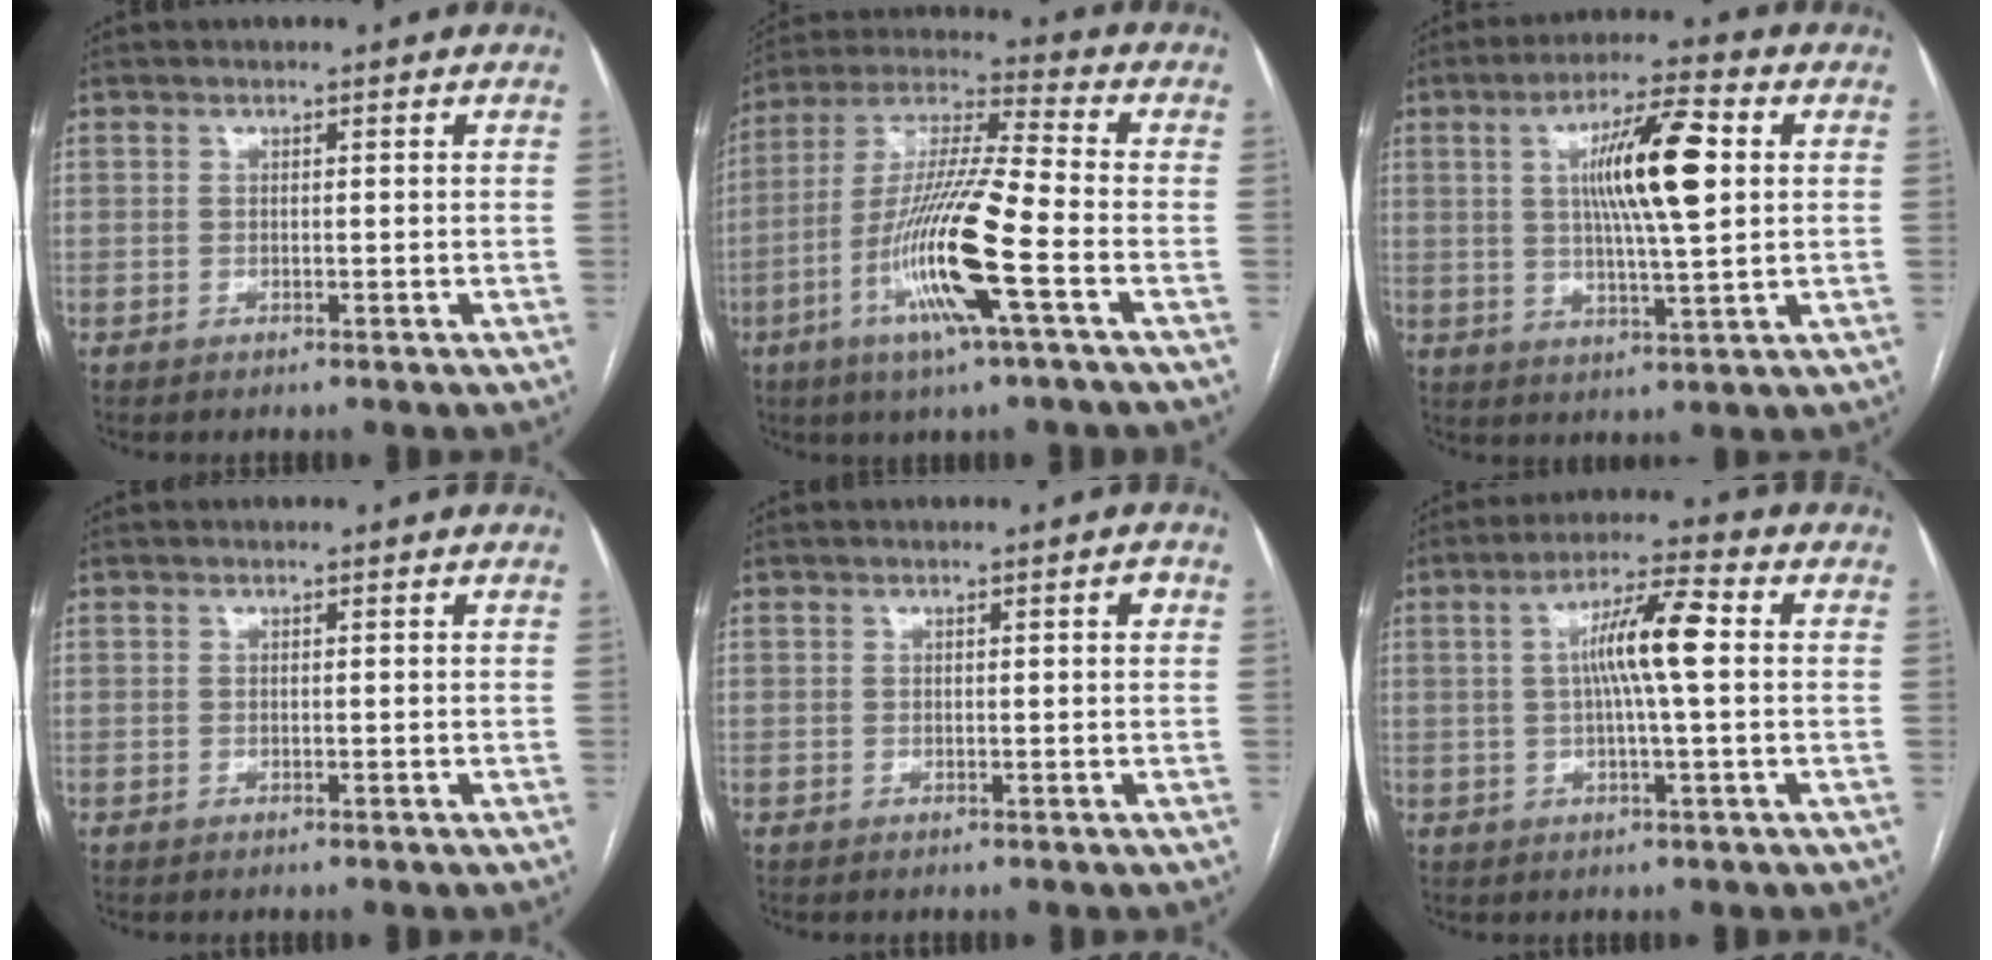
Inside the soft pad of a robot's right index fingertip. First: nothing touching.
{"total": 16.1, "force": [-5.6, 0.2, 15.1], "torque": [-0.303, -0.011, -0.110]}
{"total": 12.1, "force": [2.5, 1.4, 11.8], "torque": [-0.203, 0.008, 0.040]}
{"total": 0.0}
{"total": 1.2, "force": [0.3, 0.2, 1.1], "torque": [-0.013, 0.003, 0.003]}
{"total": 8.6, "force": [0.9, 0.4, 8.5], "torque": [-0.155, 0.014, 0.010]}